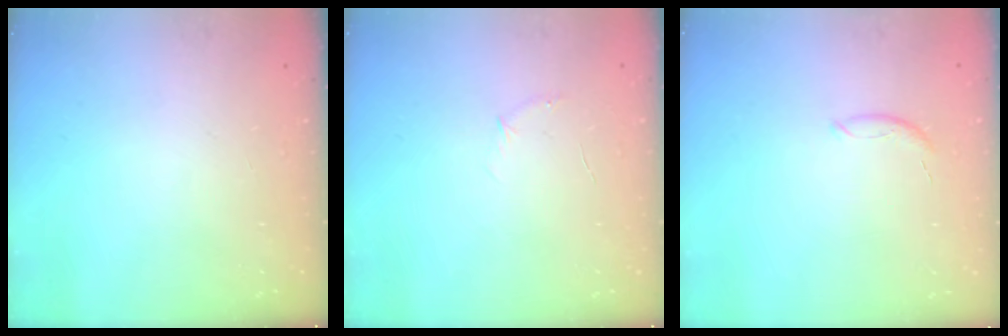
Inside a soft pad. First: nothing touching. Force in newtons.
{"total": 4.0, "press": 3.8, "slide": 1.1}
{"total": 5.7, "press": 5.7, "slide": 1.0}